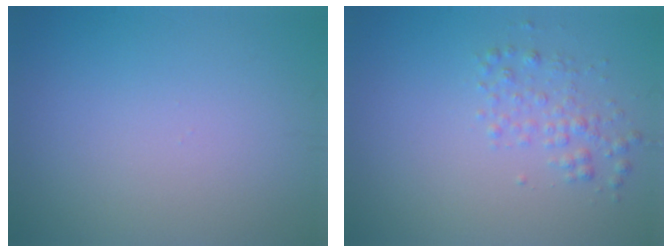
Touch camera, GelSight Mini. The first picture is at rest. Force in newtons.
{"total": 1.9, "press": 1.9, "slide": 0.1}